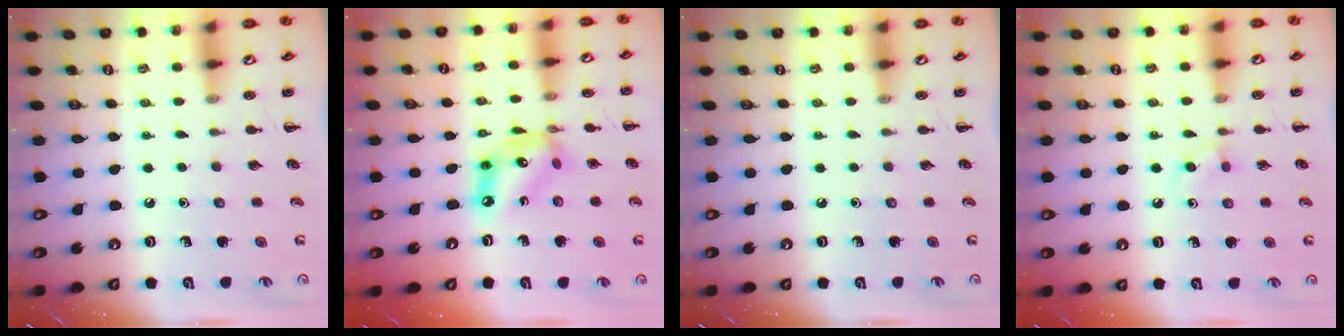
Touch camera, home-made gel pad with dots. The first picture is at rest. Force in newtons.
{"total": 12.9, "press": 12.5, "slide": 3.2}
{"total": 0.0}
{"total": 2.9, "press": 2.6, "slide": 1.3}